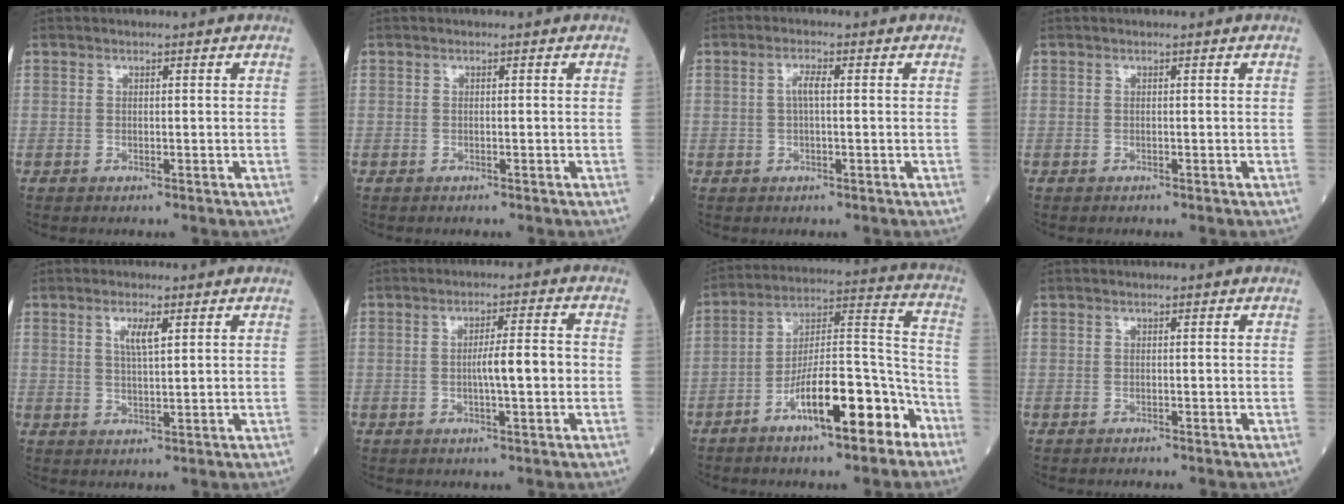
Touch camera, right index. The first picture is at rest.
{"total": 0.5, "force": [-0.3, 0.4, -0.1], "torque": [0.000, 0.006, -0.008]}
{"total": 2.2, "force": [0.2, 0.4, 2.2], "torque": [-0.045, 0.003, 0.003]}
{"total": 0.0}
{"total": 3.3, "force": [1.4, 0.5, 2.9], "torque": [-0.057, 0.000, 0.024]}
{"total": 5.1, "force": [-0.7, 0.3, 5.1], "torque": [-0.082, 0.007, -0.010]}
{"total": 14.8, "force": [-8.4, 3.2, 11.8], "torque": [-0.189, 0.020, -0.135]}
{"total": 0.7, "force": [-0.6, 0.1, 0.2], "torque": [-0.001, 0.000, -0.011]}